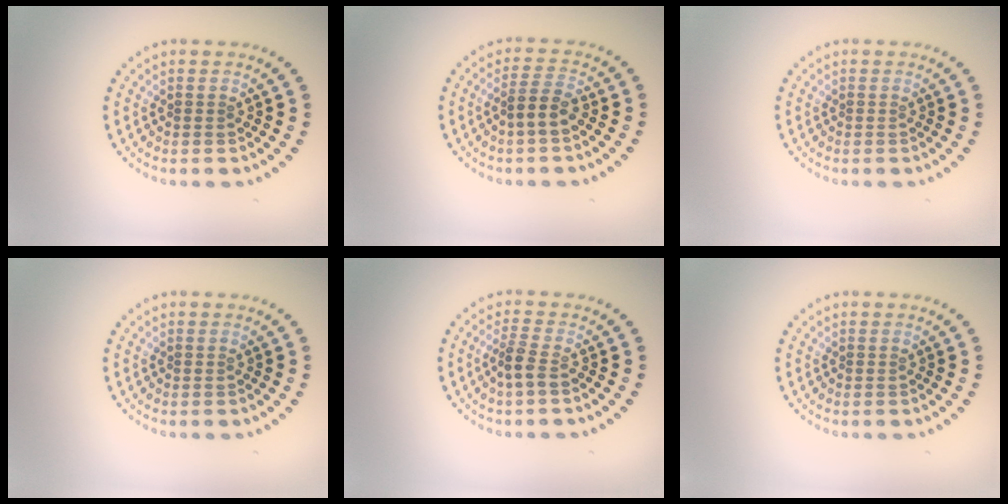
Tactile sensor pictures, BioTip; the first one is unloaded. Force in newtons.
{"total": 2.1, "press": 1.8, "slide": 0.9}
{"total": 0.0}
{"total": 0.0}
{"total": 1.9, "press": 1.6, "slide": 1.1}
{"total": 0.0}